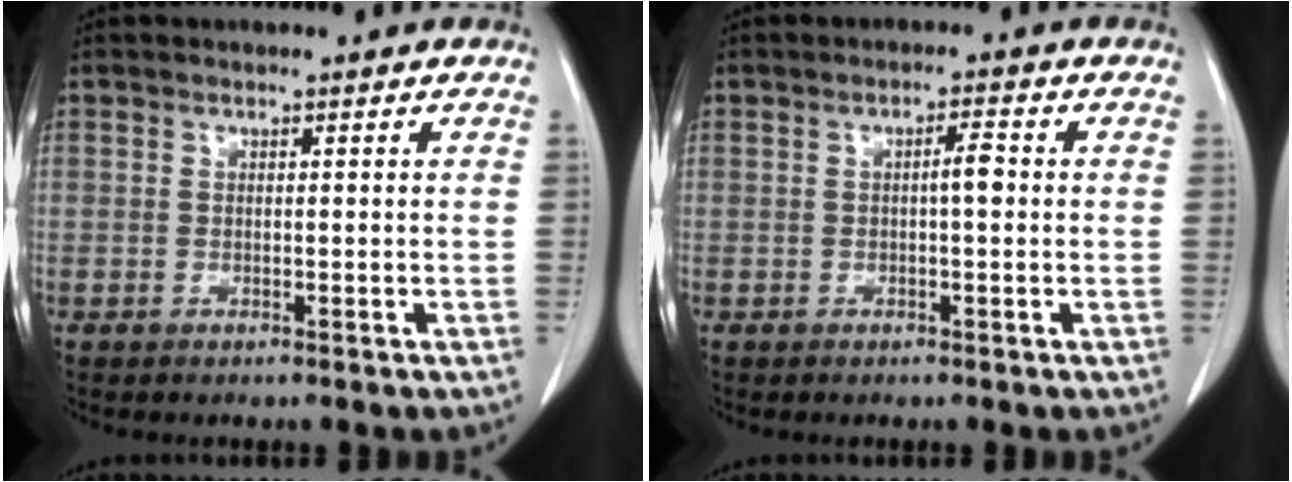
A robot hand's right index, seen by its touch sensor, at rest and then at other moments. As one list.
[{"total": 2.5, "force": [0.0, 0.4, 2.4], "torque": [-0.040, 0.004, 0.000]}]